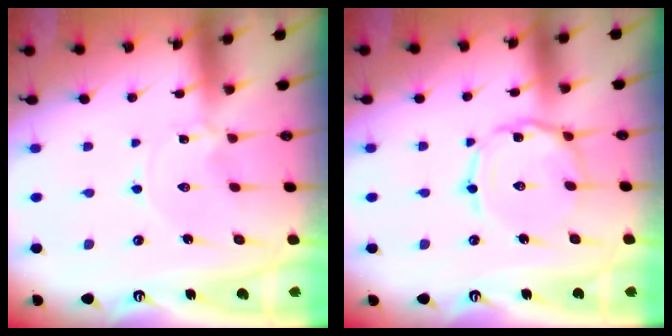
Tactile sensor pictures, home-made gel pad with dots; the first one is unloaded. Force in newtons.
{"total": 5.9, "press": 5.9, "slide": 0.3}